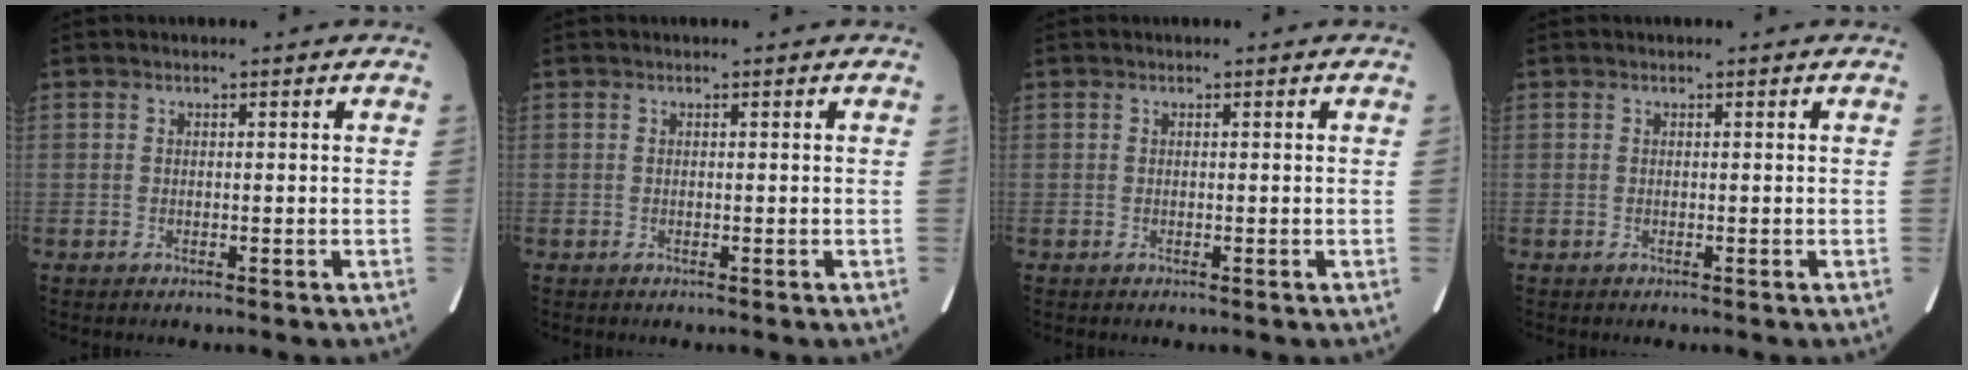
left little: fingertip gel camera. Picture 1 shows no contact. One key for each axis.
{"total": 0.0}
{"total": 0.0}
{"total": 0.0}